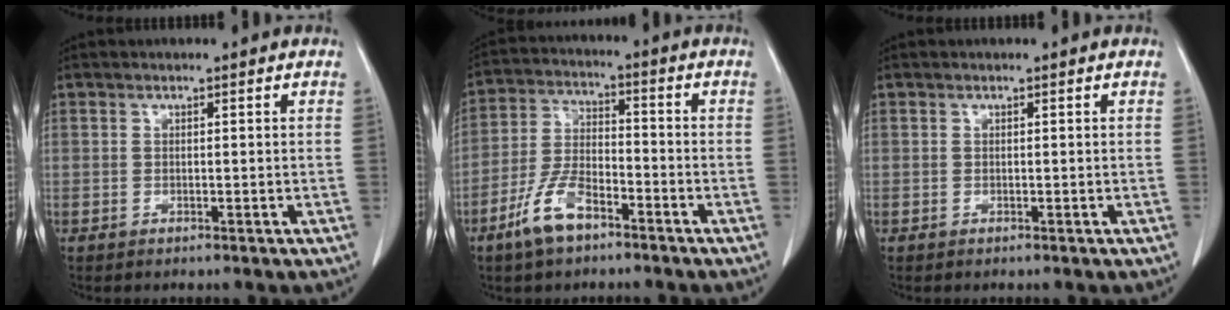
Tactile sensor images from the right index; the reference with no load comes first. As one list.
[{"total": 8.4, "force": [-5.3, 3.5, 5.5], "torque": [-0.125, 0.003, -0.102]}, {"total": 0.0}]